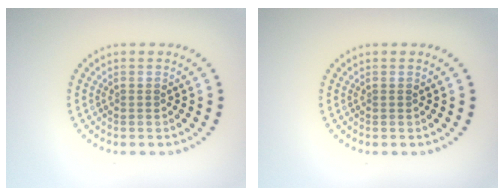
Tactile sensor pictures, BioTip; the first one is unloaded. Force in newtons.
{"total": 0.0}